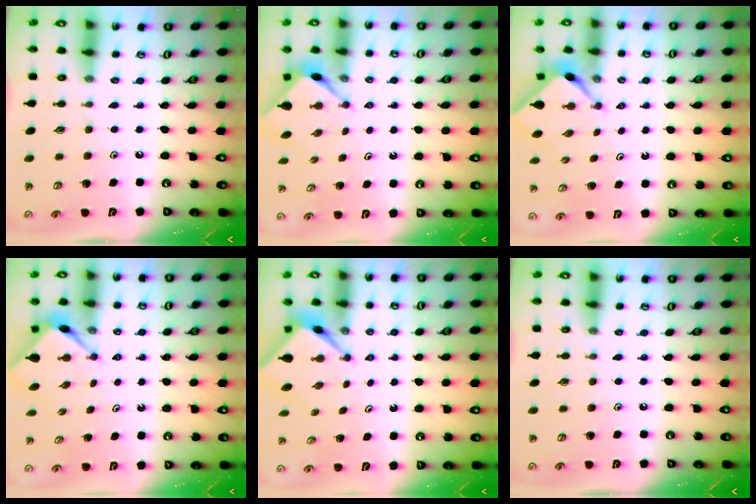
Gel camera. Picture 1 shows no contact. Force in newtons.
{"total": 3.1, "press": 3.1, "slide": 0.3}
{"total": 2.3, "press": 2.2, "slide": 0.3}
{"total": 3.3, "press": 3.3, "slide": 0.3}
{"total": 2.5, "press": 2.5, "slide": 0.2}
{"total": 0.0}